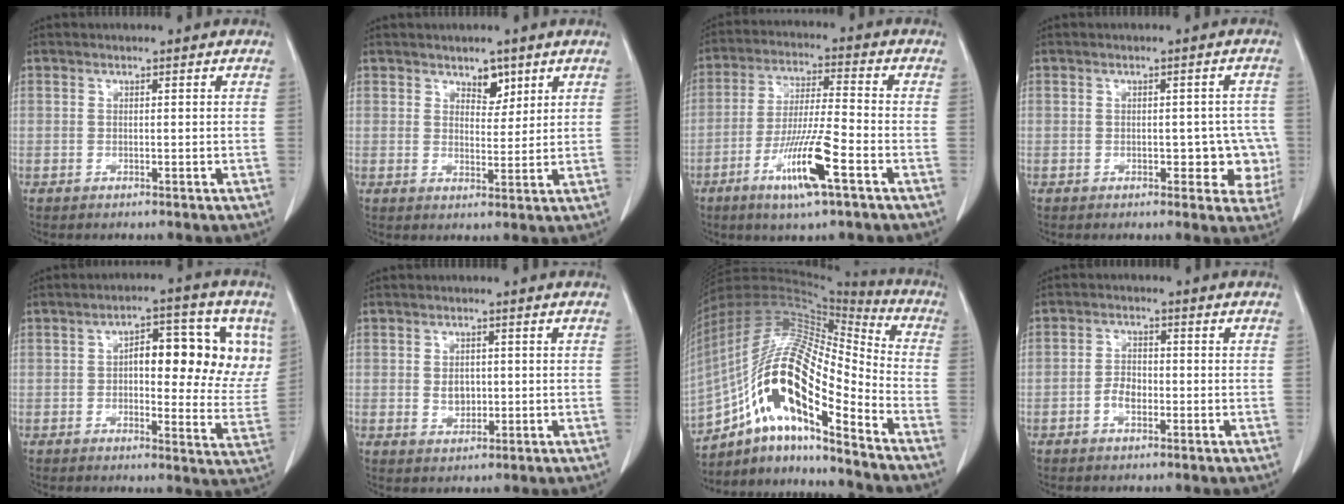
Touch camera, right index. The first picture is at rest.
{"total": 3.4, "force": [2.3, 1.9, 1.7], "torque": [-0.020, -0.003, 0.038]}
{"total": 11.5, "force": [-5.4, 0.4, 10.2], "torque": [-0.194, -0.017, -0.101]}
{"total": 5.3, "force": [-1.0, 2.9, 4.2], "torque": [-0.027, 0.015, -0.010]}
{"total": 14.1, "force": [3.4, 5.7, 12.4], "torque": [-0.146, 0.023, 0.040]}
{"total": 2.8, "force": [0.0, 2.1, 1.9], "torque": [-0.032, 0.001, 0.008]}
{"total": 21.4, "force": [-11.1, 4.8, 17.7], "torque": [-0.359, 0.009, -0.195]}
{"total": 3.0, "force": [-1.2, 1.6, 2.2], "torque": [-0.041, 0.008, -0.024]}